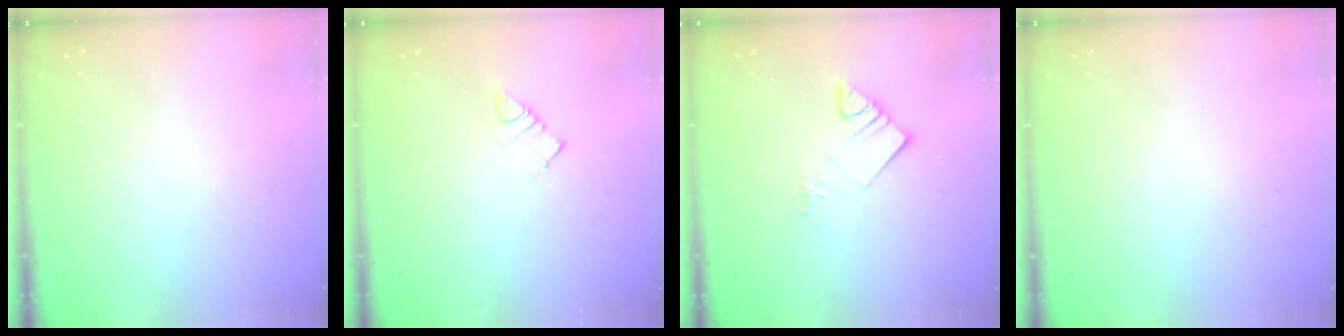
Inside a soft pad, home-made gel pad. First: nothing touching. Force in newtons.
{"total": 2.9, "press": 2.9, "slide": 0.5}
{"total": 7.5, "press": 7.5, "slide": 0.4}
{"total": 1.6, "press": 1.6, "slide": 0.1}